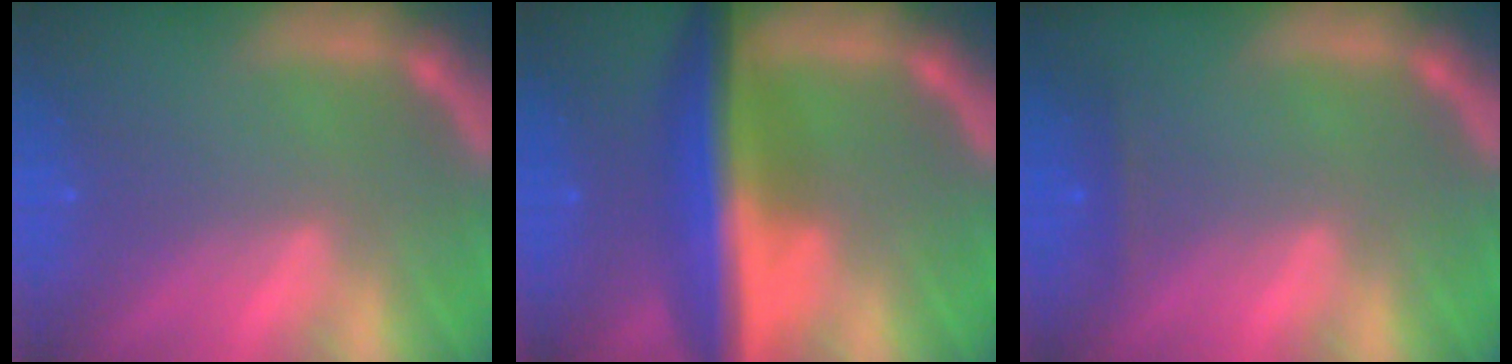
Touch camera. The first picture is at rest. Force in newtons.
{"total": 9.5}
{"total": 0.9}